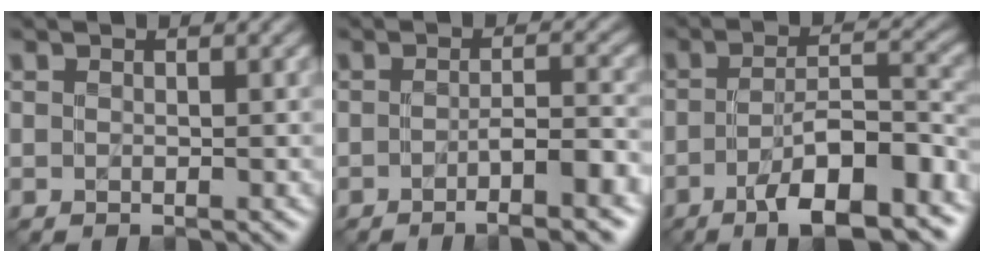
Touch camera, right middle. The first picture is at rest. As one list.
[{"total": 5.4, "force": [-2.4, 1.3, 4.7], "torque": [-0.057, 0.007, -0.037]}, {"total": 10.3, "force": [-5.3, 3.5, 8.1], "torque": [-0.125, 0.001, -0.080]}]